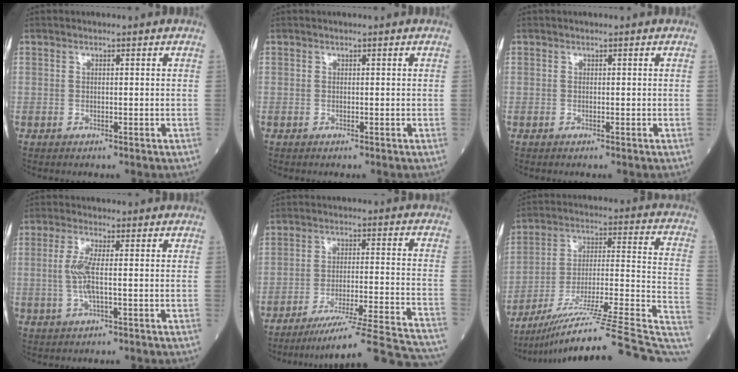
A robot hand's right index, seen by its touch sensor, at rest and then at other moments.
{"total": 0.0}
{"total": 0.0}
{"total": 4.4, "force": [-0.1, 0.7, 4.3], "torque": [-0.097, -0.002, -0.004]}
{"total": 23.5, "force": [-22.0, -1.4, 8.4], "torque": [-0.064, -0.019, -0.299]}
{"total": 25.9, "force": [-20.0, -0.3, 16.4], "torque": [-0.190, 0.007, -0.313]}